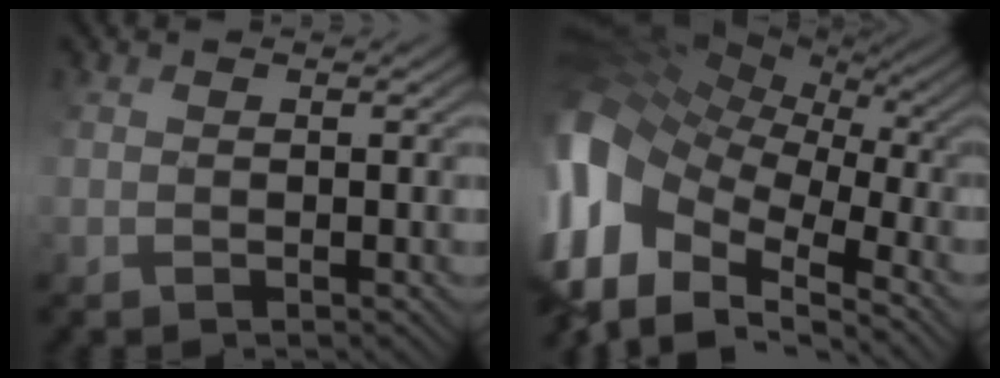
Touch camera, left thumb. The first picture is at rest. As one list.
[{"total": 16.2, "force": [-3.5, 11.0, 11.4], "torque": [-0.305, -0.009, -0.060]}]